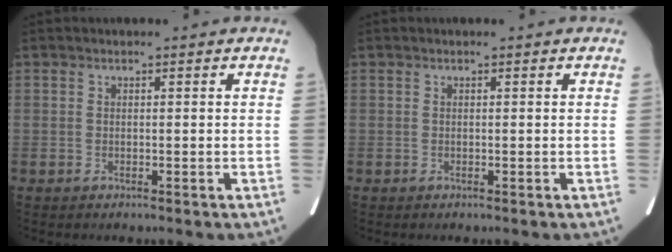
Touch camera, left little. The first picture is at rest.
{"total": 0.0}